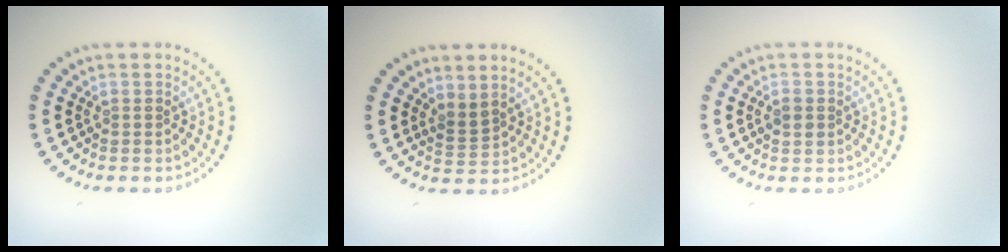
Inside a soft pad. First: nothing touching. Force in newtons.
{"total": 1.8, "press": 1.4, "slide": 1.2}
{"total": 1.4, "press": 1.4, "slide": 0.1}